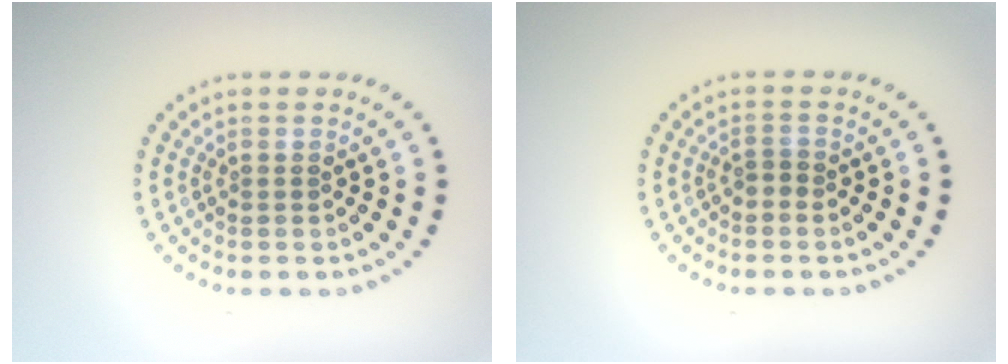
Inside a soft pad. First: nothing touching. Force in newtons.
{"total": 0.8, "press": 0.6, "slide": 0.5}